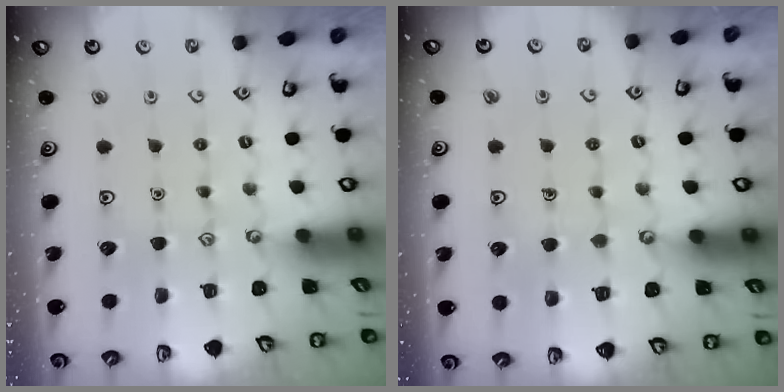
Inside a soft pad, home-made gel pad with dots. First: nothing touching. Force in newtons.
{"total": 3.7, "press": 3.7, "slide": 0.3}